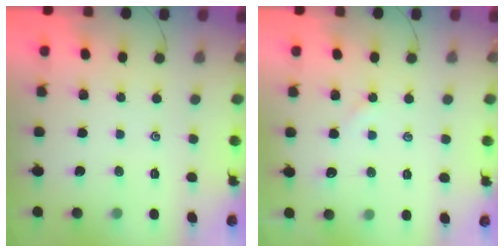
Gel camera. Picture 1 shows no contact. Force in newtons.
{"total": 4.0, "press": 4.0, "slide": 0.4}